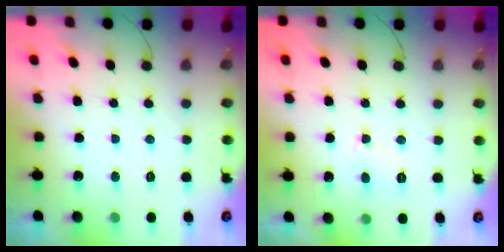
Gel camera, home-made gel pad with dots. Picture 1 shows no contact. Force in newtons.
{"total": 5.0, "press": 4.9, "slide": 0.6}